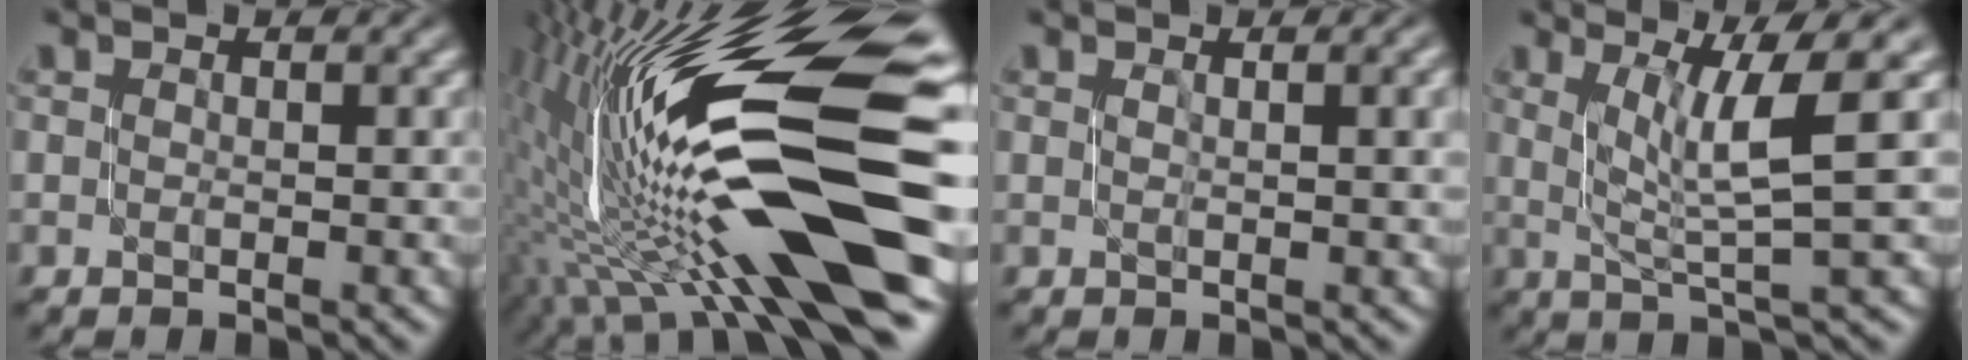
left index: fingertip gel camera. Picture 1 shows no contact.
{"total": 15.6, "force": [-2.4, 3.9, 14.9], "torque": [-0.275, 0.020, -0.039]}
{"total": 3.2, "force": [0.6, 1.2, 3.0], "torque": [-0.026, 0.008, 0.004]}
{"total": 5.1, "force": [1.5, 0.7, 4.8], "torque": [-0.082, 0.003, 0.028]}